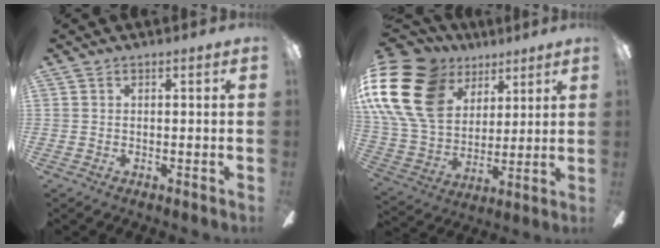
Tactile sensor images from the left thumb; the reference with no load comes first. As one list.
[{"total": 23.9, "force": [10.1, 16.9, 13.4], "torque": [-0.301, -0.041, 0.189]}]